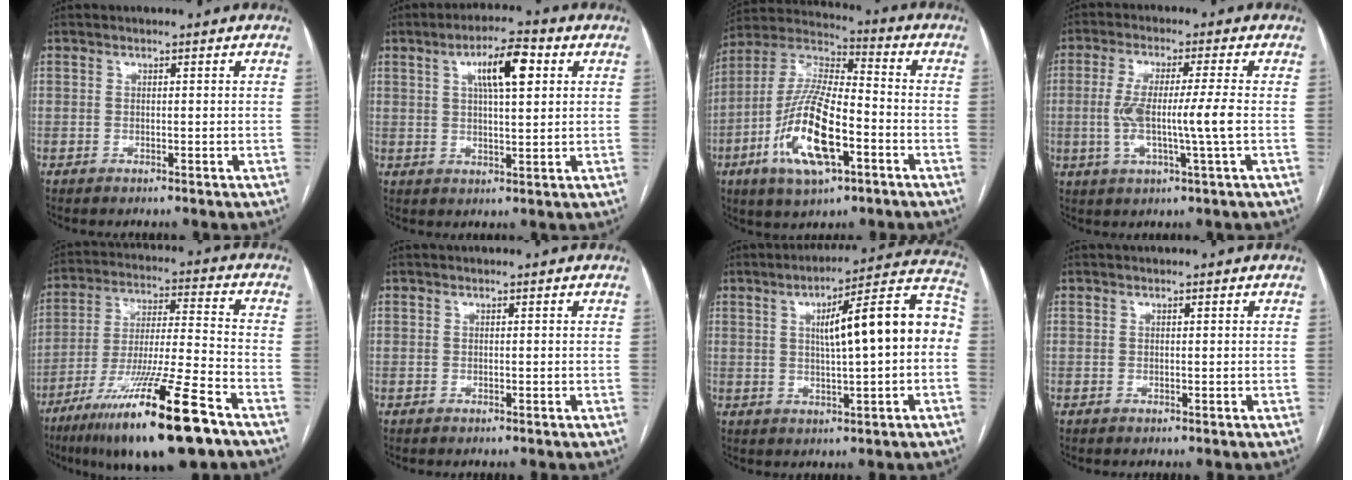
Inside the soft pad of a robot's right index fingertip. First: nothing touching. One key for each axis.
{"total": 8.2, "fx": 3.0, "fy": 1.9, "fz": 7.4, "tx": -0.128, "ty": 0.013, "tz": 0.050}
{"total": 16.8, "fx": -5.9, "fy": 5.3, "fz": 14.8, "tx": -0.309, "ty": -0.001, "tz": -0.105}
{"total": 8.7, "fx": -0.8, "fy": -0.2, "fz": 8.7, "tx": -0.171, "ty": 0.000, "tz": -0.016}
{"total": 20.5, "fx": -12.5, "fy": 1.0, "fz": 16.2, "tx": -0.274, "ty": -0.045, "tz": -0.218}
{"total": 0.0}
{"total": 15.2, "fx": 1.3, "fy": 2.1, "fz": 15.0, "tx": -0.209, "ty": 0.043, "tz": 0.018}
{"total": 0.0}